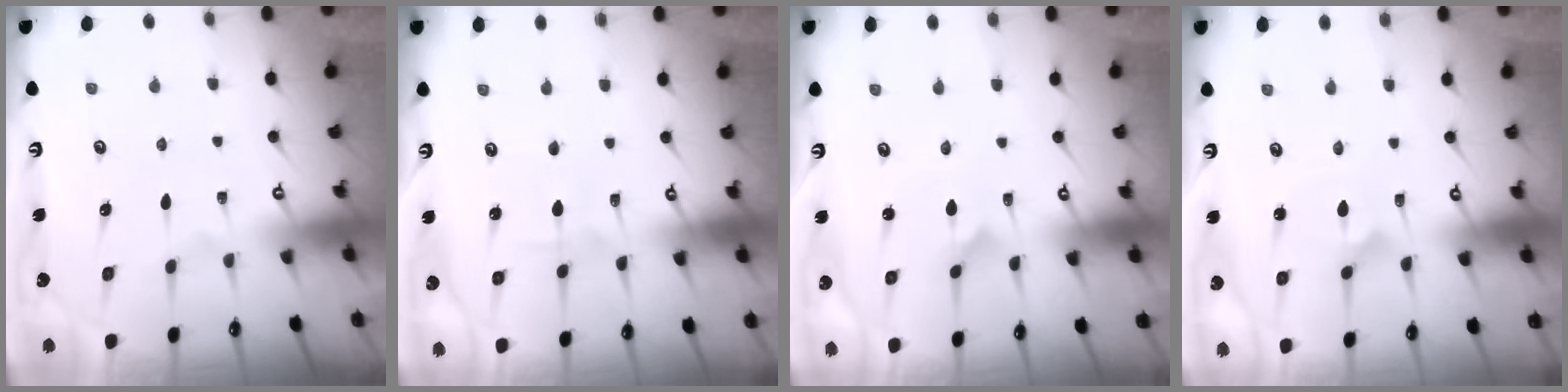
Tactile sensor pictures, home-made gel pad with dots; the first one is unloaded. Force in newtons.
{"total": 2.4, "press": 2.4, "slide": 0.3}
{"total": 2.0, "press": 2.0, "slide": 0.2}
{"total": 2.1, "press": 2.1, "slide": 0.0}